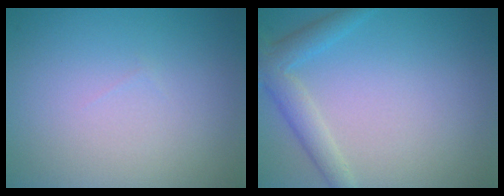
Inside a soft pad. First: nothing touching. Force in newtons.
{"total": 3.0, "press": 3.0, "slide": 0.1}